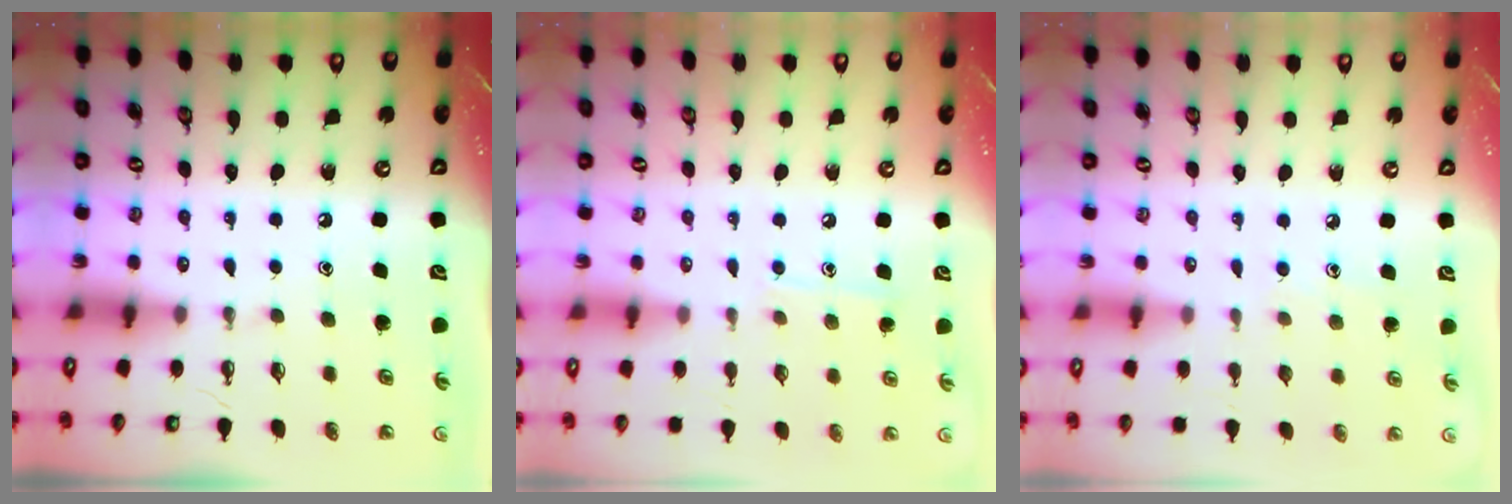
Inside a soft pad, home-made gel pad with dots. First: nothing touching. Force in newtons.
{"total": 7.3, "press": 7.2, "slide": 0.6}
{"total": 4.1, "press": 4.1, "slide": 0.5}